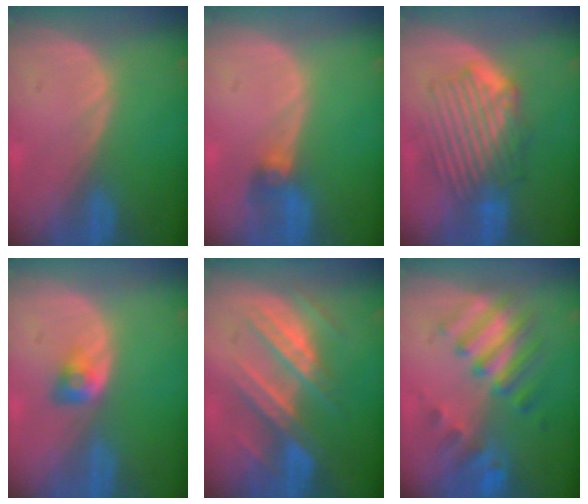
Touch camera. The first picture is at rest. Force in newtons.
{"total": 2.6, "press": 2.6, "slide": 0.6}
{"total": 8.9, "press": 8.2, "slide": 3.4}
{"total": 2.9, "press": 2.5, "slide": 1.5}
{"total": 8.3, "press": 8.1, "slide": 1.7}
{"total": 7.9, "press": 7.7, "slide": 1.8}